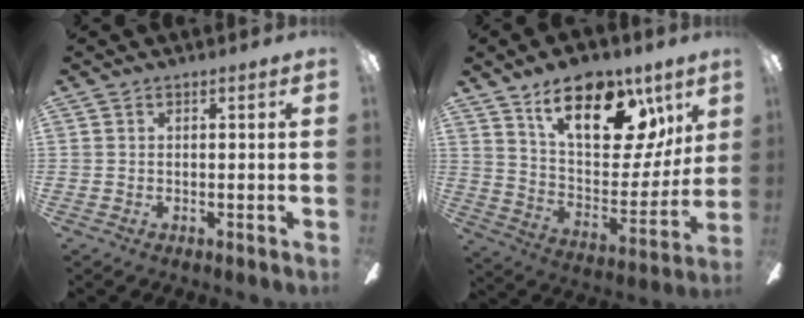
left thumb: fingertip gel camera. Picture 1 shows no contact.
{"total": 23.0, "force": [13.0, 11.9, 14.9], "torque": [-0.215, -0.063, 0.222]}